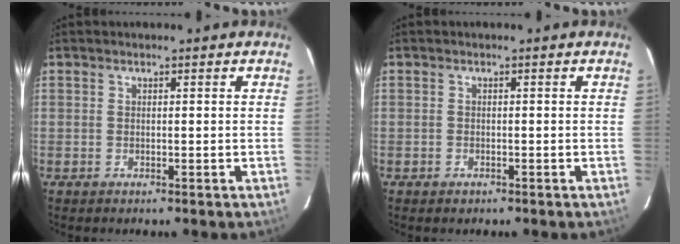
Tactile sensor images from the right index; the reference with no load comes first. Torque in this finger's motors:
{"motor_torque": [0.28, -0.32, 0.05, 0.01]}